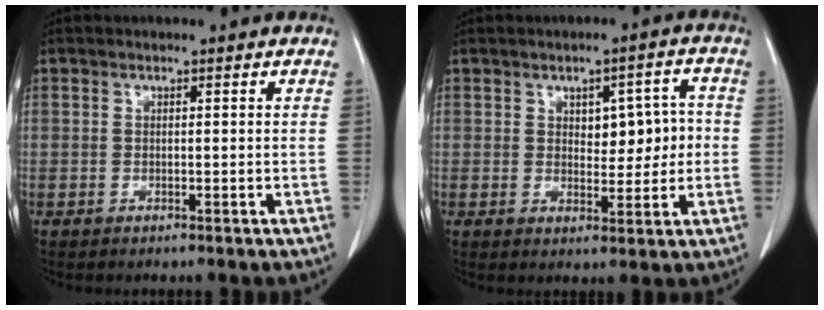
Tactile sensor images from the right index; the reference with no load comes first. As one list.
[{"total": 6.4, "force": [0.6, 3.1, 5.5], "torque": [-0.064, 0.019, 0.014]}]